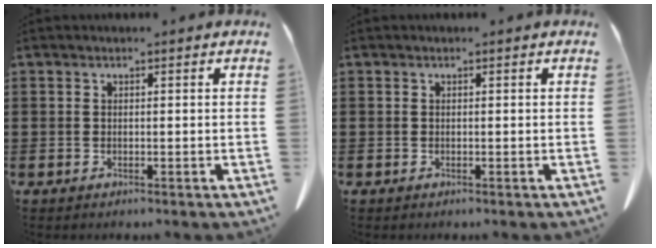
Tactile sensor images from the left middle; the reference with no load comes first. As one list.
[{"total": 0.0}]